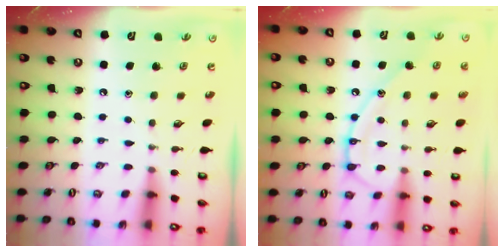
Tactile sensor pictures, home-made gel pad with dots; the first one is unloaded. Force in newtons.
{"total": 12.3, "press": 12.2, "slide": 1.0}